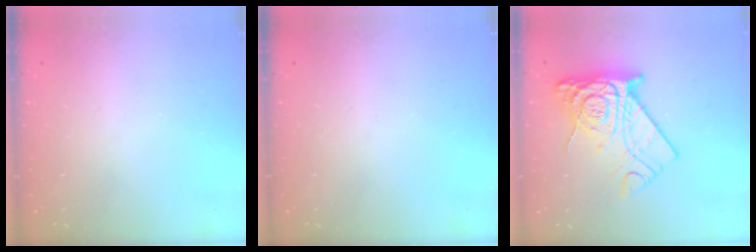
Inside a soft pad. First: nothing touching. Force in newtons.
{"total": 0.0}
{"total": 16.7, "press": 16.7, "slide": 1.5}